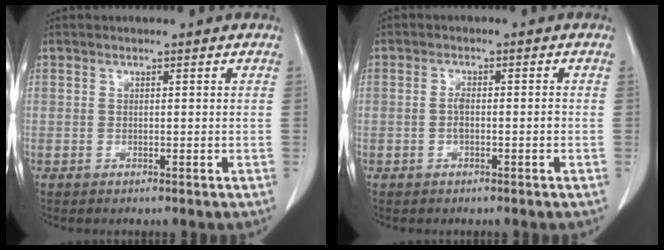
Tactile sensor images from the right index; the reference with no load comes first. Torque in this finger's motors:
{"motor_torque": [0.54, -0.30, 0.24, 0.06]}